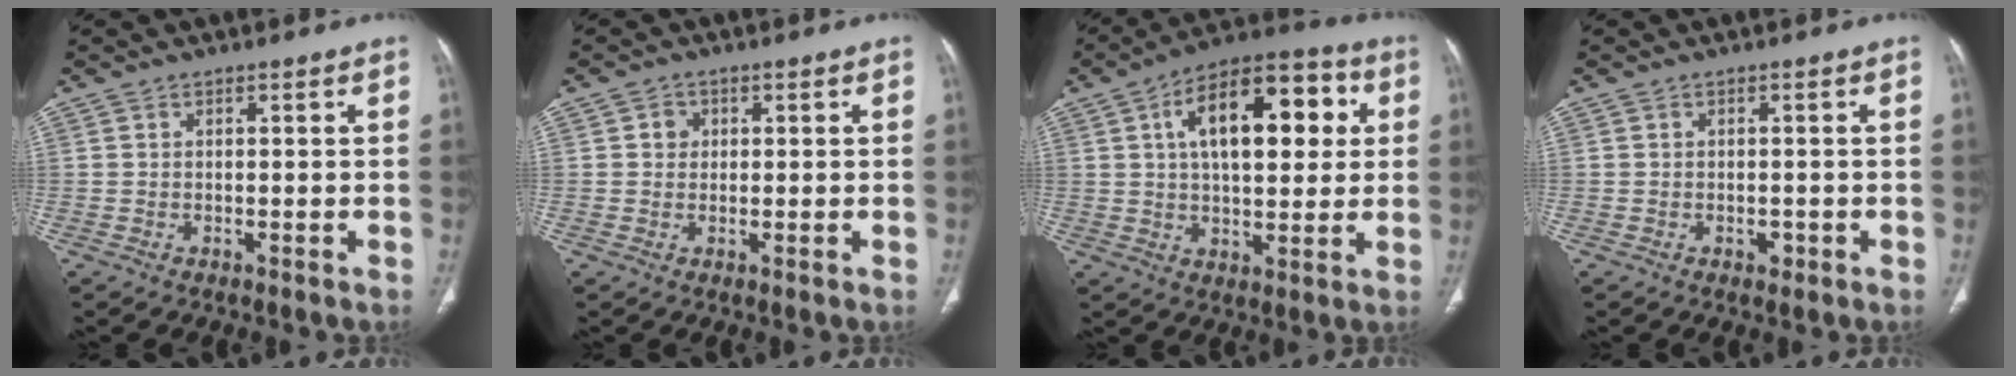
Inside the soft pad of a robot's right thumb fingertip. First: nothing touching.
{"total": 2.0, "force": [0.4, 1.9, 0.6], "torque": [0.001, 0.002, 0.004]}
{"total": 19.1, "force": [4.7, 9.5, 15.8], "torque": [-0.206, 0.020, 0.063]}
{"total": 1.3, "force": [-0.5, 0.9, 0.7], "torque": [-0.007, 0.001, -0.006]}